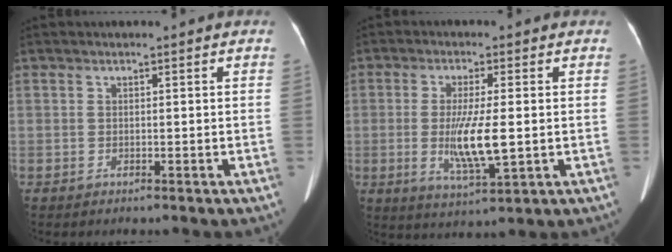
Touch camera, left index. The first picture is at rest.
{"total": 8.0, "force": [-0.6, 1.2, 7.9], "torque": [-0.156, -0.020, -0.009]}